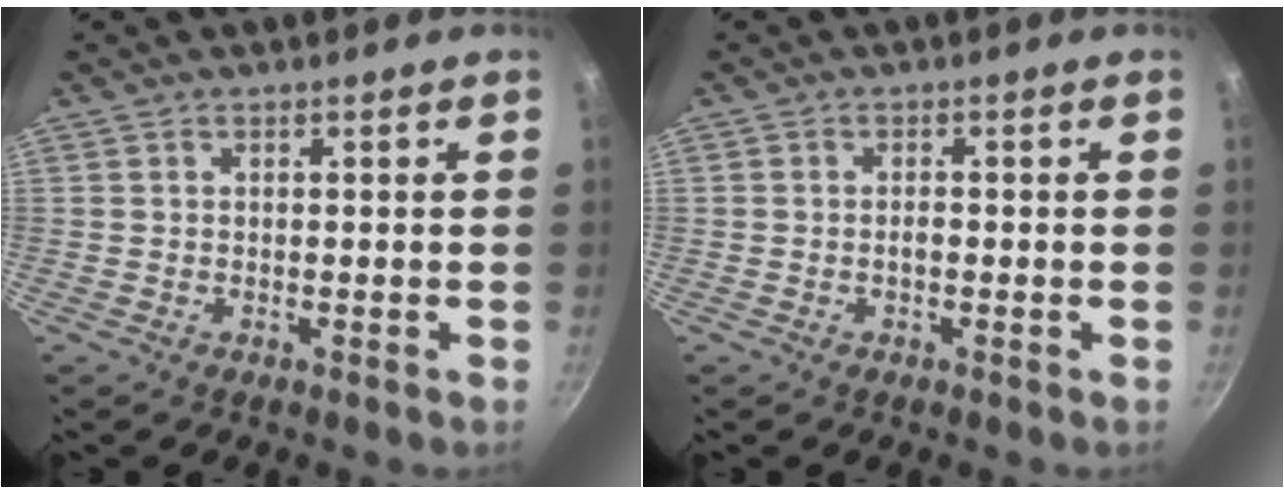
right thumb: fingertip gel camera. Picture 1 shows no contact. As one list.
[{"total": 1.2, "force": [-0.4, 0.6, 0.9], "torque": [-0.012, 0.008, -0.007]}]